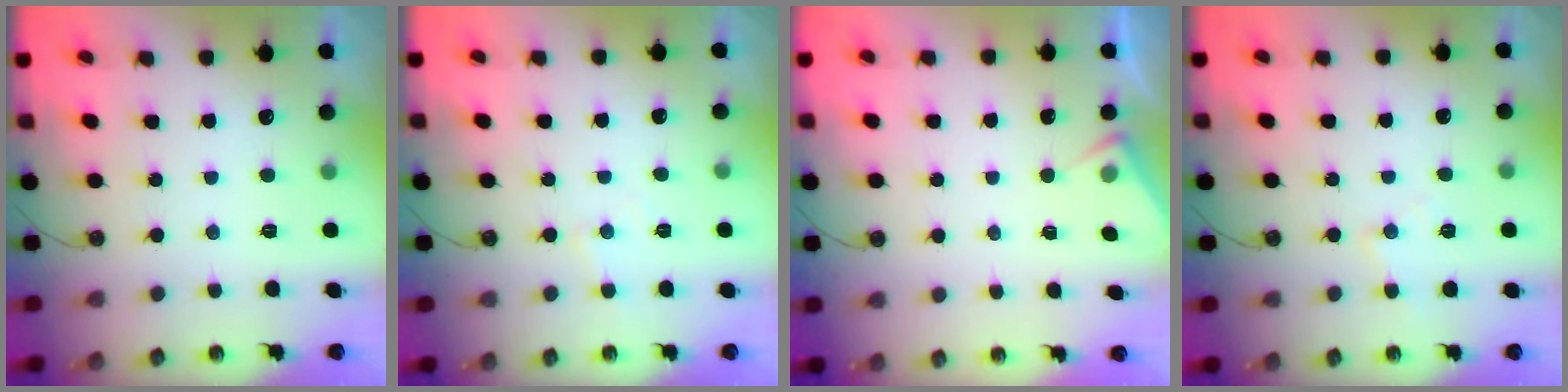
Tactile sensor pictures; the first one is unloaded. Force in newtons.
{"total": 5.2, "press": 5.1, "slide": 0.7}
{"total": 3.8, "press": 3.8, "slide": 0.6}
{"total": 6.2, "press": 6.2, "slide": 0.3}